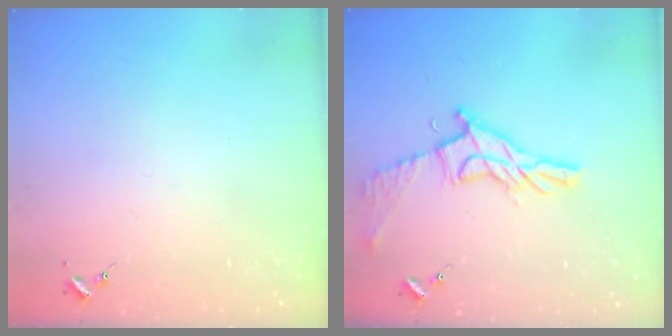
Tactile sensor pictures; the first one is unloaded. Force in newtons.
{"total": 12.7, "press": 12.7, "slide": 0.6}